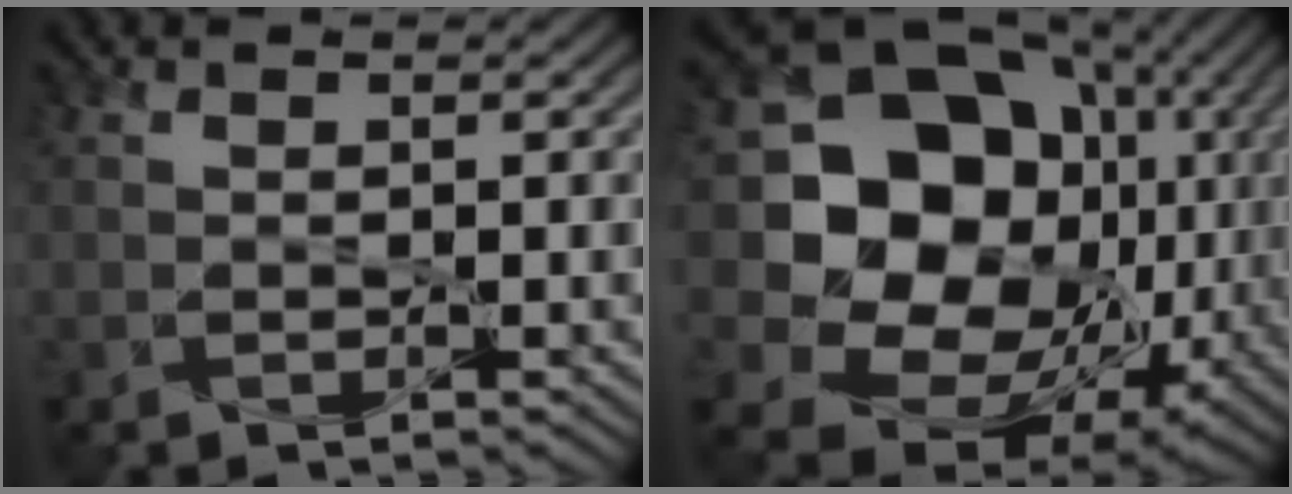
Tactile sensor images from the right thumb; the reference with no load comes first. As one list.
[{"total": 21.7, "force": [2.2, 18.0, 11.8], "torque": [-0.270, -0.007, 0.063]}]